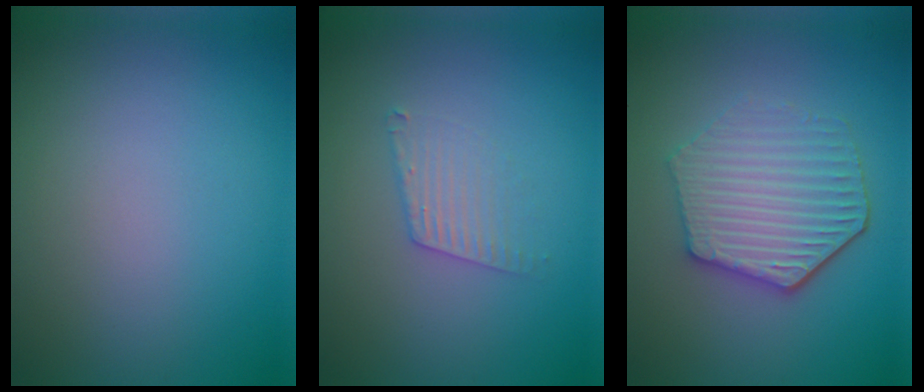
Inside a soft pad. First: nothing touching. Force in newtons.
{"total": 2.0, "press": 2.0, "slide": 0.1}
{"total": 5.0, "press": 4.3, "slide": 2.6}